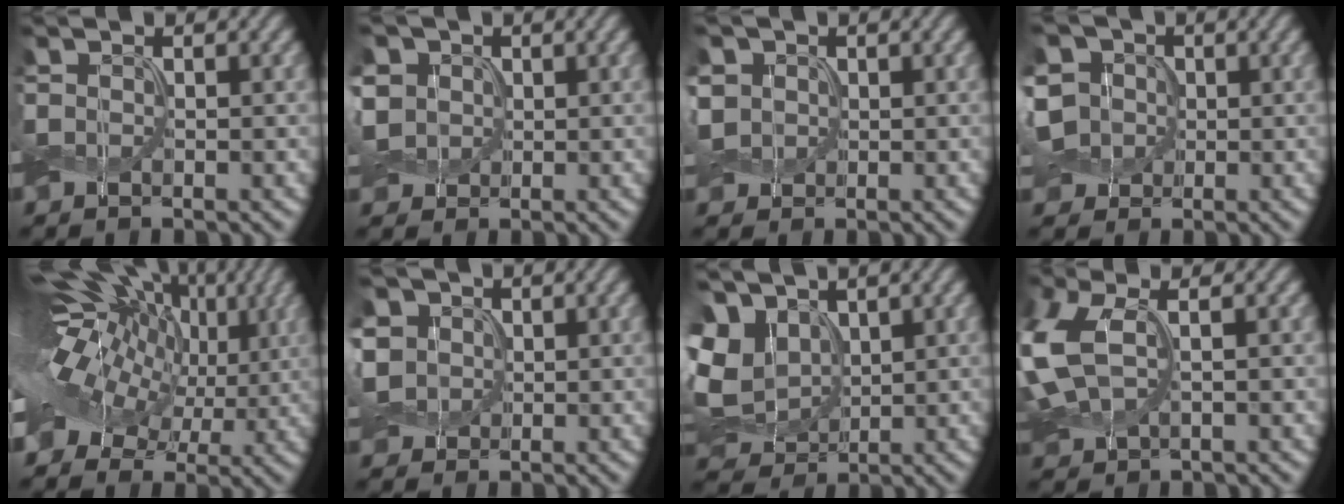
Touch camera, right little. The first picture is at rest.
{"total": 4.3, "force": [0.8, 3.7, 1.9], "torque": [-0.074, 0.017, 0.007]}
{"total": 2.7, "force": [0.4, 2.4, 1.1], "torque": [-0.035, 0.007, 0.003]}
{"total": 6.7, "force": [0.8, 5.6, 3.5], "torque": [-0.093, 0.032, -0.007]}
{"total": 18.8, "force": [3.0, 11.6, 14.5], "torque": [-0.248, 0.025, 0.035]}
{"total": 4.7, "force": [0.9, 4.1, 2.1], "torque": [-0.080, 0.022, 0.009]}
{"total": 8.9, "force": [2.6, 6.5, 5.6], "torque": [-0.131, 0.015, 0.053]}
{"total": 7.0, "force": [0.5, 4.0, 5.7], "torque": [-0.159, 0.008, 0.014]}